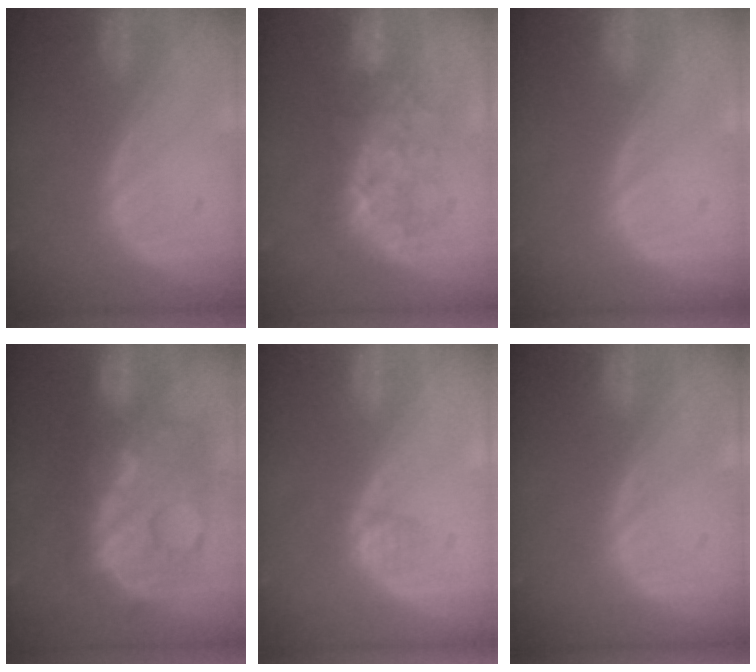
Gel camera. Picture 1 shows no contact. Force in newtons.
{"total": 7.8, "press": 7.7, "slide": 1.5}
{"total": 0.0}
{"total": 12.3, "press": 12.2, "slide": 1.2}
{"total": 1.4, "press": 1.3, "slide": 0.6}
{"total": 0.0}